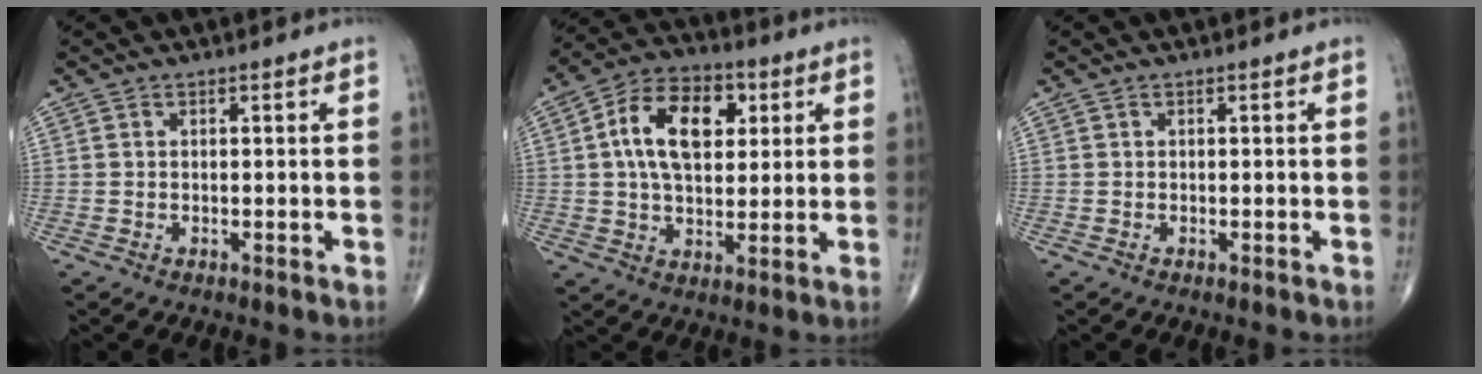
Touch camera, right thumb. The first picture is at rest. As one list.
[{"total": 14.4, "force": [3.5, 8.8, 10.9], "torque": [-0.165, 0.008, 0.054]}, {"total": 0.0}]